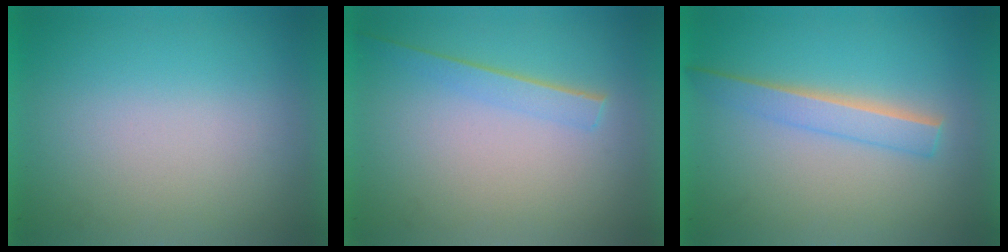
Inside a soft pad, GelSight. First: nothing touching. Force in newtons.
{"total": 1.6}
{"total": 2.3}